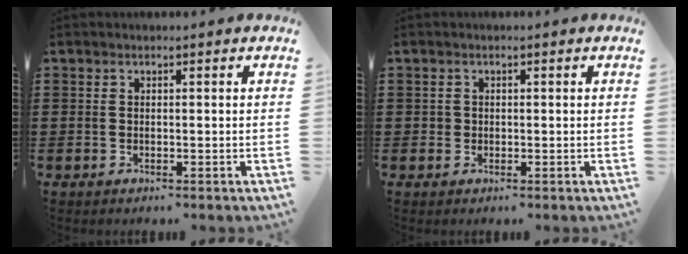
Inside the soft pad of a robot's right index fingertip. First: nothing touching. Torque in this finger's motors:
{"motor_torque": [-0.18, 0.20, -0.01, -0.01]}